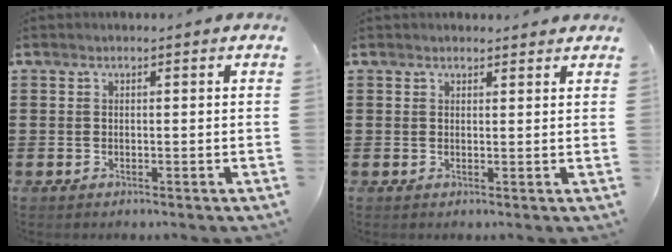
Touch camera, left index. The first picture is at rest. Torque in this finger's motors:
{"motor_torque": [1.16, -0.98, -0.04, -0.07]}